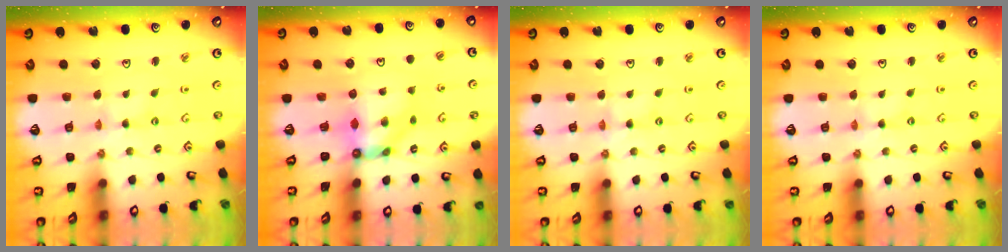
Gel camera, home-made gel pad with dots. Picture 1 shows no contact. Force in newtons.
{"total": 8.1, "press": 8.1, "slide": 0.5}
{"total": 1.3, "press": 1.2, "slide": 0.2}
{"total": 0.5, "press": 0.5, "slide": 0.1}